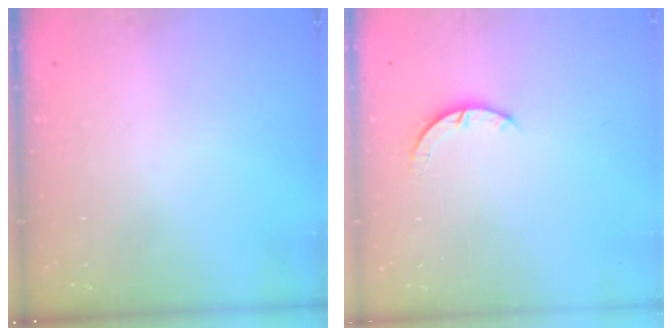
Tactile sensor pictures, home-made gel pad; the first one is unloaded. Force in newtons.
{"total": 2.9, "press": 2.9, "slide": 0.4}